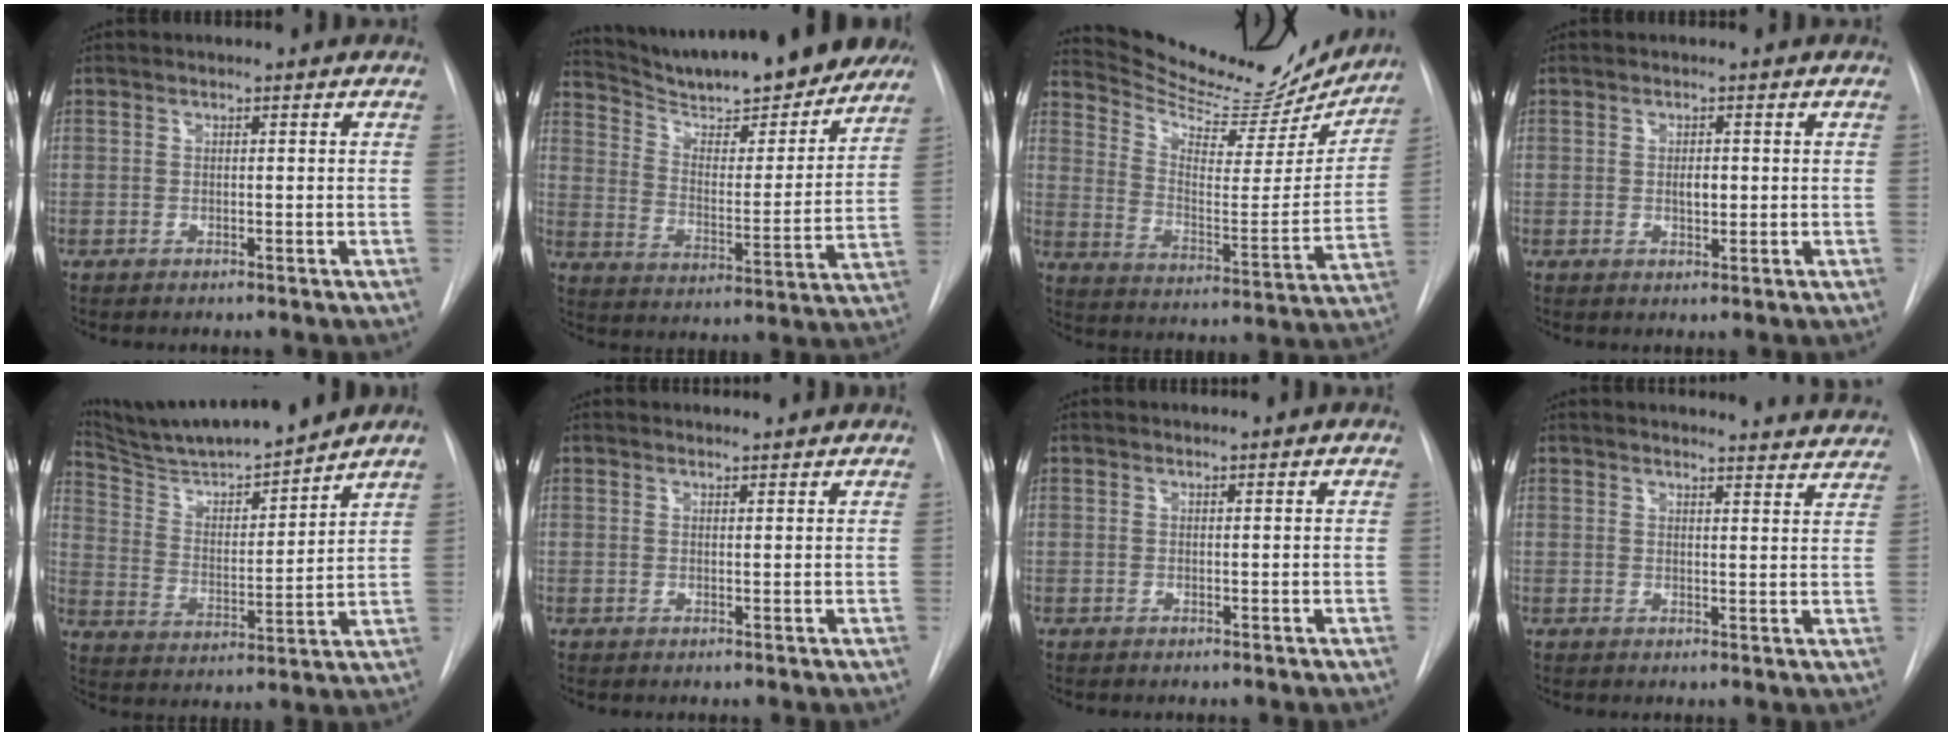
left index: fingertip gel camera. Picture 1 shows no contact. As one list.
[{"total": 23.0, "force": [20.5, 4.0, 9.7], "torque": [-0.154, -0.028, 0.287]}, {"total": 20.3, "force": [19.2, 4.3, 5.1], "torque": [-0.081, -0.052, 0.268]}, {"total": 1.6, "force": [-0.4, 0.8, 1.4], "torque": [-0.023, -0.007, -0.006]}, {"total": 15.3, "force": [14.1, 0.3, 6.0], "torque": [-0.108, -0.013, 0.245]}, {"total": 2.5, "force": [2.4, 0.3, 0.4], "torque": [-0.010, 0.010, 0.029]}, {"total": 0.0}, {"total": 12.8, "force": [12.5, 1.6, 1.8], "torque": [-0.001, -0.043, 0.119]}]